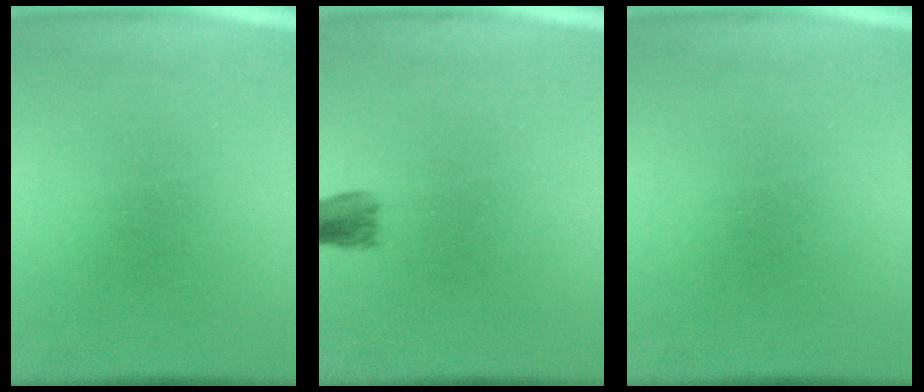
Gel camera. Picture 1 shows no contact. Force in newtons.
{"total": 2.5}
{"total": 0.0}